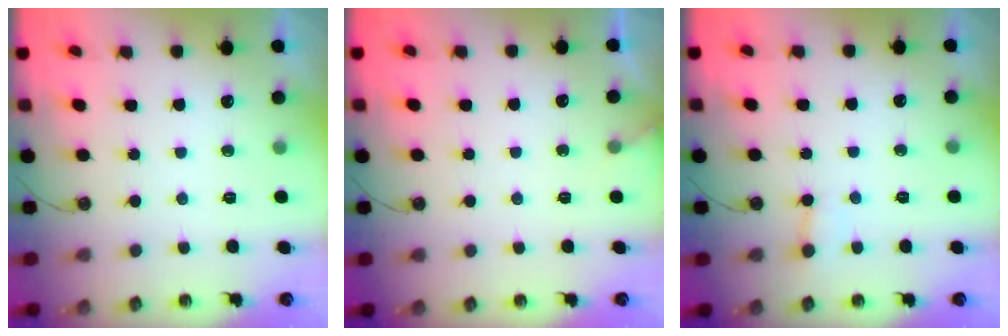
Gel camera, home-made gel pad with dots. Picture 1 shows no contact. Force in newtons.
{"total": 3.6, "press": 3.6, "slide": 0.1}
{"total": 3.8, "press": 3.8, "slide": 0.3}